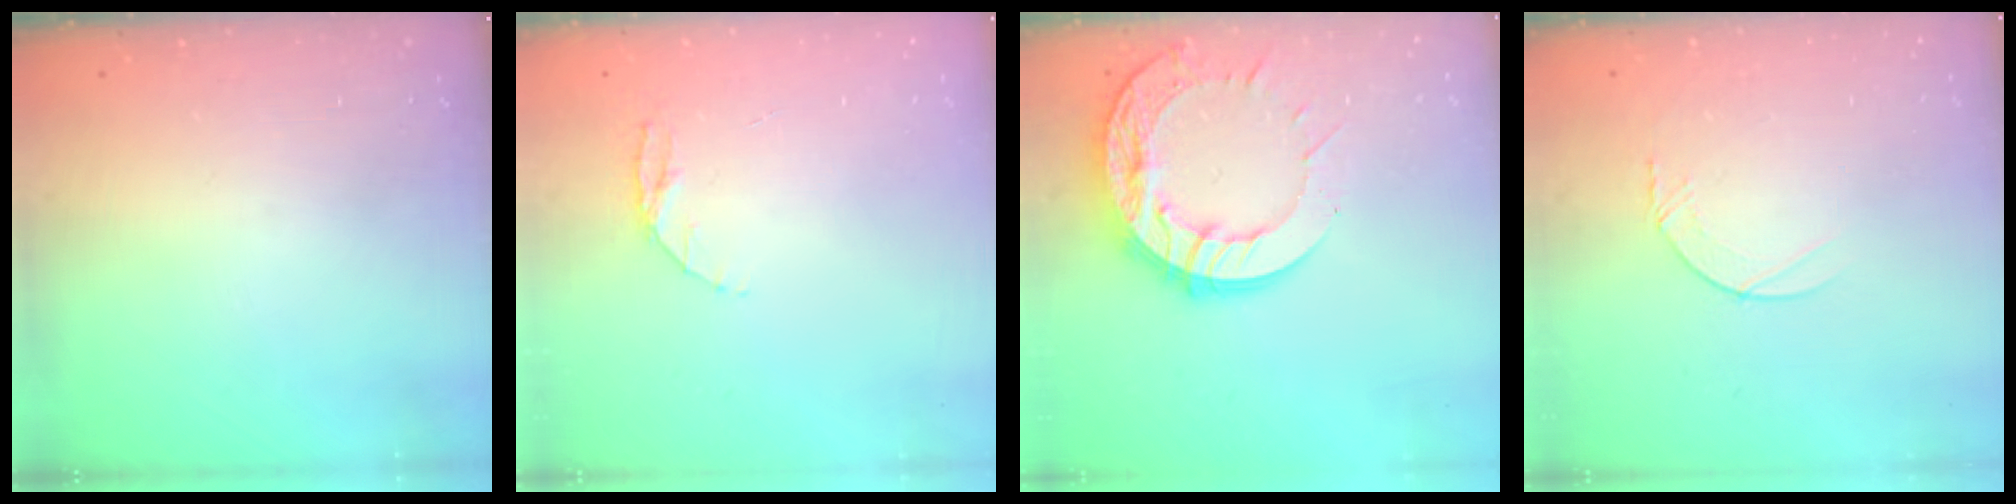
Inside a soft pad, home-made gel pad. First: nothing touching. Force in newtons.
{"total": 4.9, "press": 4.8, "slide": 0.5}
{"total": 15.9, "press": 15.8, "slide": 1.4}
{"total": 4.2, "press": 4.2, "slide": 0.5}